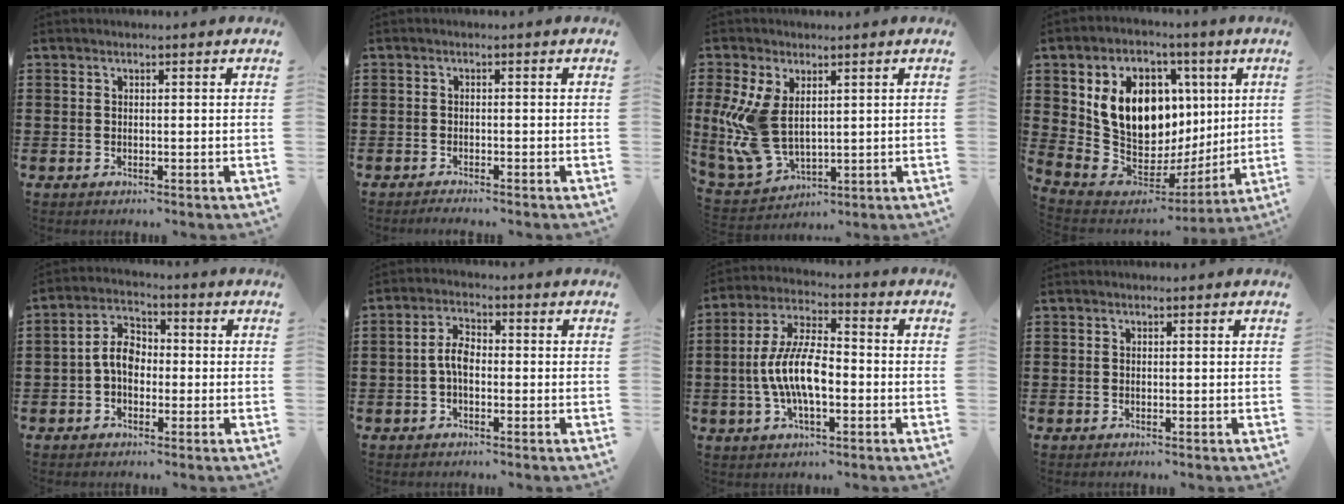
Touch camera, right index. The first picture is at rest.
{"total": 1.1, "force": [-1.1, 0.0, 0.0], "torque": [-0.003, 0.001, -0.022]}
{"total": 9.7, "force": [1.7, 5.8, 7.6], "torque": [-0.188, -0.013, 0.035]}
{"total": 13.3, "force": [3.7, 10.0, 8.0], "torque": [-0.175, -0.007, 0.072]}
{"total": 5.5, "force": [-0.6, 3.6, 4.1], "torque": [-0.095, 0.008, -0.015]}
{"total": 4.2, "force": [-0.8, 2.1, 3.5], "torque": [-0.079, 0.002, -0.018]}
{"total": 9.9, "force": [-1.9, 4.0, 8.8], "torque": [-0.200, -0.005, -0.043]}
{"total": 0.0}